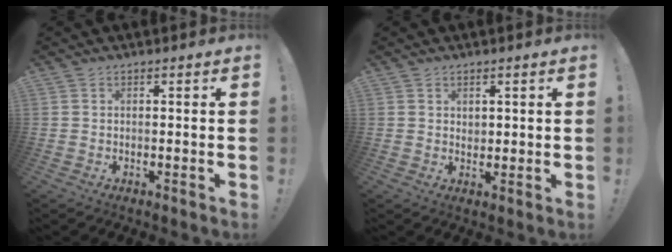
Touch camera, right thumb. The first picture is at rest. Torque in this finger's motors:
{"motor_torque": [0.00, -0.11, 0.07, 0.02, 0.09]}